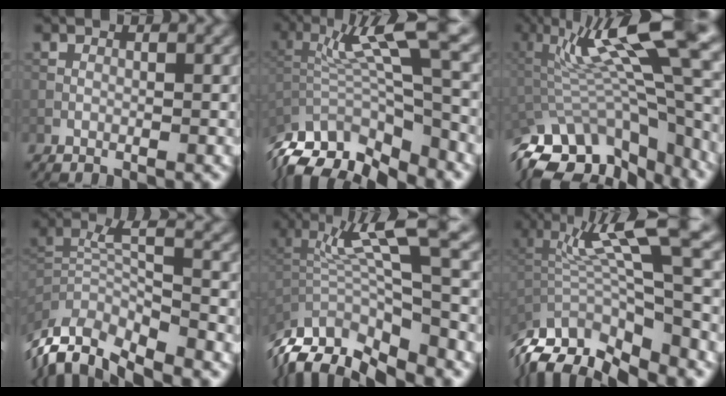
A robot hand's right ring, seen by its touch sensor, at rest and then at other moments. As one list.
[{"total": 10.3, "force": [-3.1, 3.5, 9.2], "torque": [-0.179, 0.008, -0.043]}, {"total": 14.7, "force": [-1.1, 5.5, 13.6], "torque": [-0.239, 0.017, -0.009]}, {"total": 9.9, "force": [-6.5, 2.9, 6.9], "torque": [-0.139, 0.002, -0.110]}, {"total": 10.3, "force": [-2.3, 3.2, 9.6], "torque": [-0.185, 0.008, -0.027]}, {"total": 11.3, "force": [-1.8, 3.5, 10.6], "torque": [-0.199, 0.004, -0.013]}]